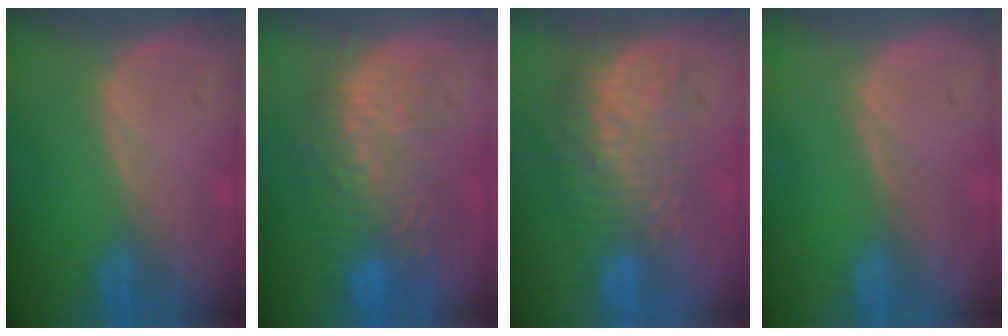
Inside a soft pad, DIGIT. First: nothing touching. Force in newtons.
{"total": 10.7, "press": 9.4, "slide": 5.3}
{"total": 9.5, "press": 8.5, "slide": 4.3}
{"total": 0.0}